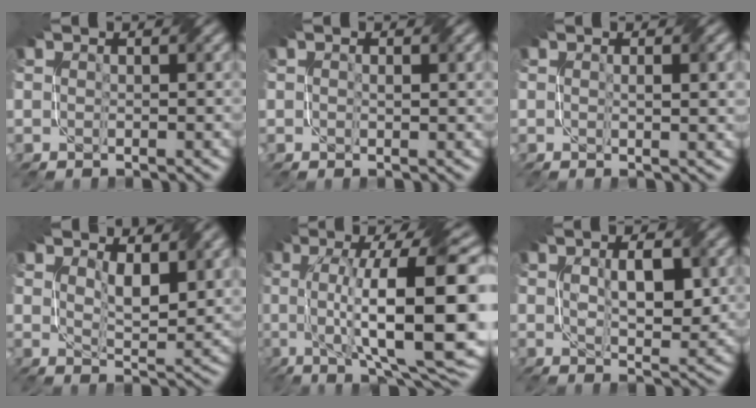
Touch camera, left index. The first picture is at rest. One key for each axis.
{"total": 1.4, "fx": 0.5, "fy": 0.7, "fz": 1.1, "tx": -0.016, "ty": 0.001, "tz": 0.010}
{"total": 2.4, "fx": 0.4, "fy": 0.5, "fz": 2.3, "tx": -0.032, "ty": 0.002, "tz": 0.008}
{"total": 4.0, "fx": 2.1, "fy": 1.4, "fz": 3.1, "tx": -0.064, "ty": -0.009, "tz": 0.041}
{"total": 15.7, "fx": 0.0, "fy": 4.6, "fz": 15.0, "tx": -0.227, "ty": 0.007, "tz": 0.007}
{"total": 4.4, "fx": 1.1, "fy": 1.6, "fz": 4.0, "tx": -0.073, "ty": -0.001, "tz": 0.022}